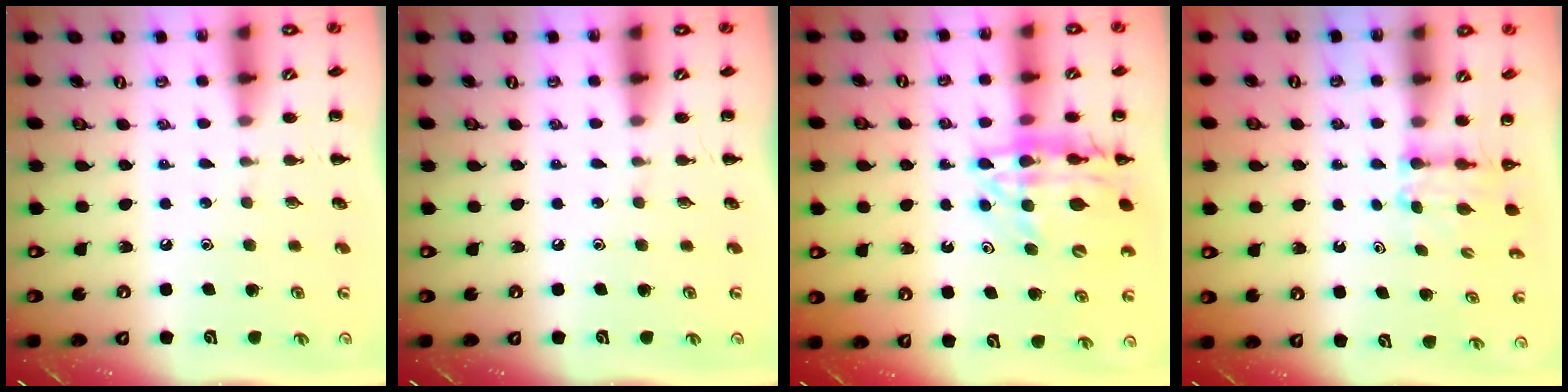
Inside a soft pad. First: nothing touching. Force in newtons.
{"total": 0.0}
{"total": 16.8, "press": 16.3, "slide": 4.0}
{"total": 2.7, "press": 2.5, "slide": 1.1}